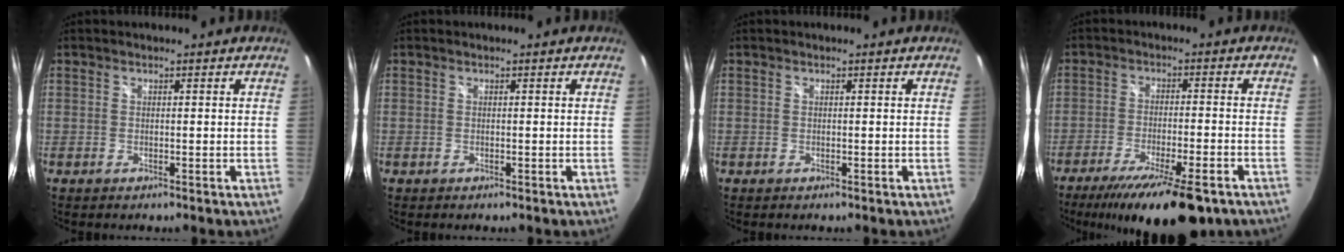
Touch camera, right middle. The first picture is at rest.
{"total": 0.0}
{"total": 0.0}
{"total": 16.9, "force": [-12.3, 3.7, 11.0], "torque": [-0.201, -0.044, -0.190]}